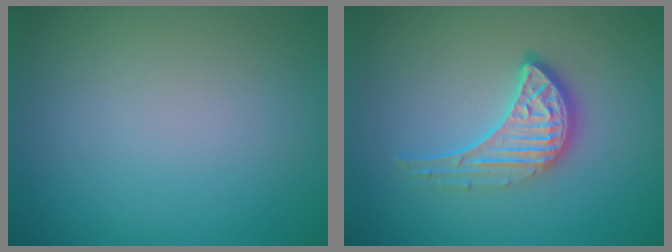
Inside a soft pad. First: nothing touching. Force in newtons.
{"total": 3.5, "press": 2.9, "slide": 2.0}